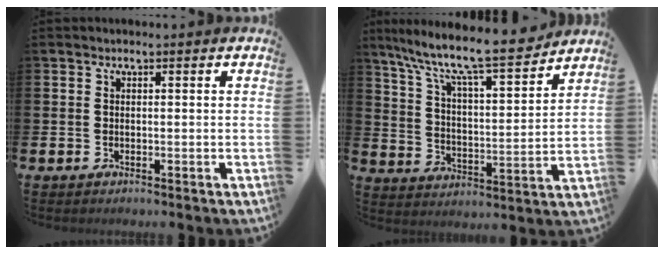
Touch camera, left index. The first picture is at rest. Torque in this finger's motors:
{"motor_torque": [0.87, -1.27, 1.05, 0.21]}